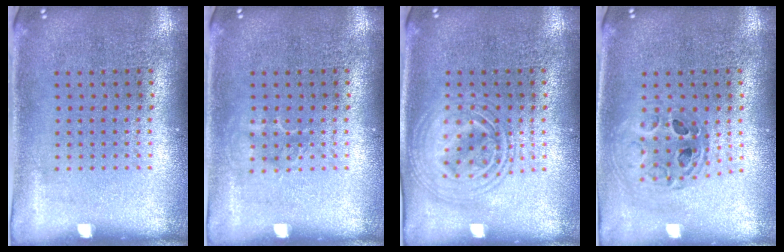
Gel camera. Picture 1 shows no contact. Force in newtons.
{"total": 1.0, "press": 0.9, "slide": 0.2}
{"total": 2.4, "press": 2.4, "slide": 0.2}
{"total": 0.7, "press": 0.7, "slide": 0.1}